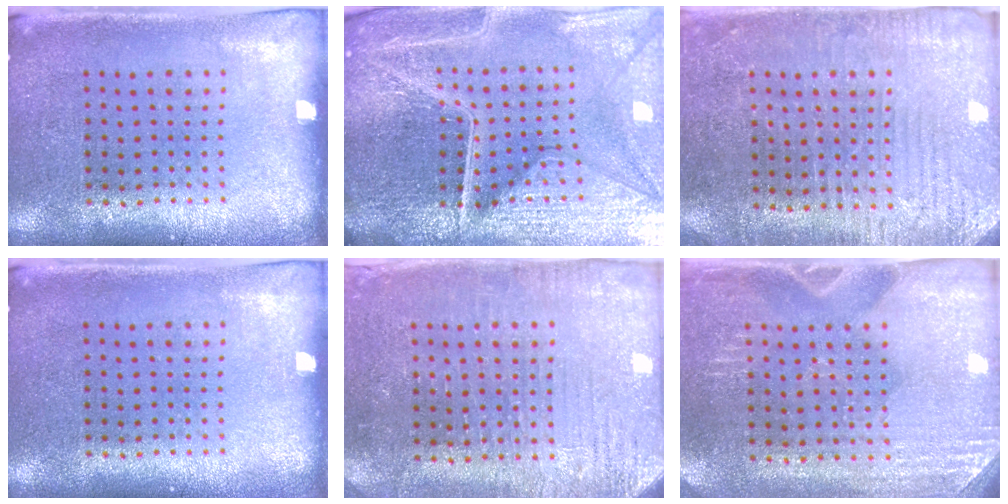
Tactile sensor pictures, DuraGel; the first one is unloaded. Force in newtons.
{"total": 6.9, "press": 6.1, "slide": 3.3}
{"total": 3.0, "press": 2.9, "slide": 0.7}
{"total": 0.0}
{"total": 3.0, "press": 2.9, "slide": 0.7}
{"total": 2.9, "press": 2.8, "slide": 0.9}